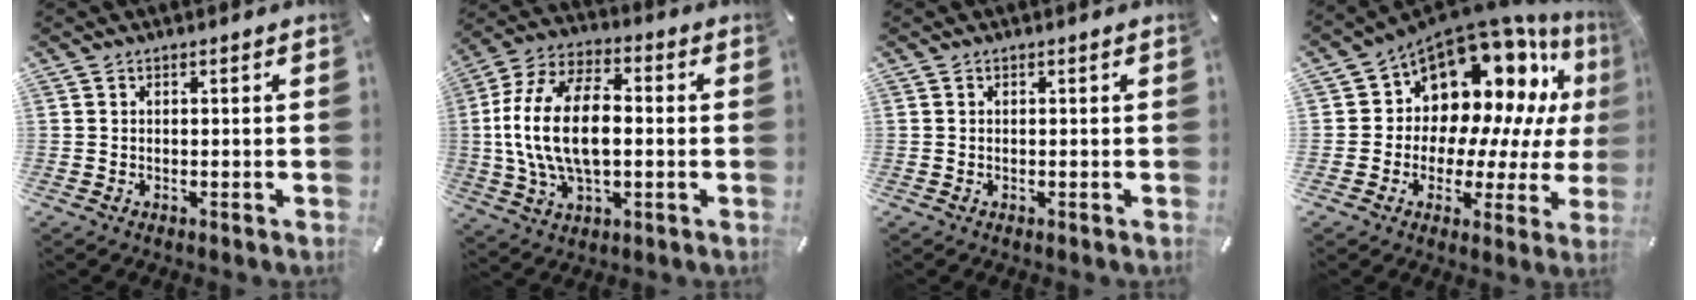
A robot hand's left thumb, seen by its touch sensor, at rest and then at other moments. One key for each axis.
{"total": 17.2, "fx": -0.4, "fy": 10.1, "fz": 13.9, "tx": -0.305, "ty": 0.003, "tz": -0.008}
{"total": 0.0}
{"total": 14.5, "fx": 10.1, "fy": 9.0, "fz": 5.5, "tx": -0.083, "ty": -0.110, "tz": 0.182}